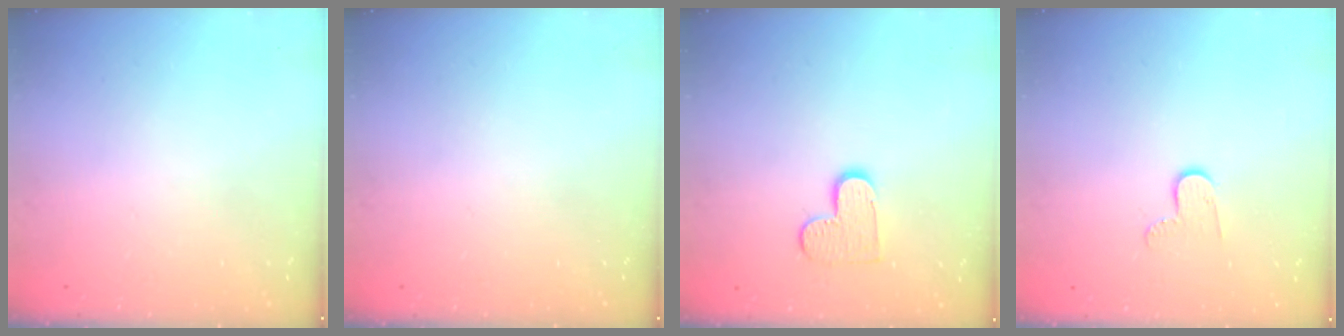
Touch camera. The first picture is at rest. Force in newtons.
{"total": 0.0}
{"total": 8.5, "press": 8.4, "slide": 0.4}
{"total": 7.0, "press": 7.0, "slide": 0.6}